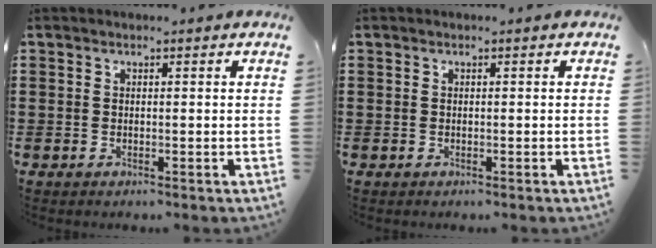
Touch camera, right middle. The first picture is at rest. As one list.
[{"total": 0.0}]